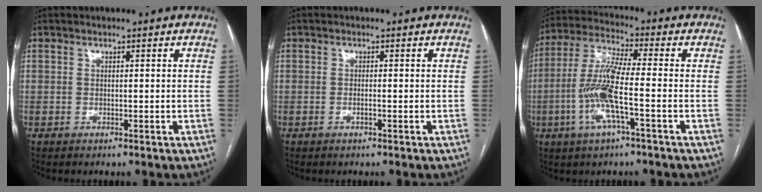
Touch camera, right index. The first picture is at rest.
{"total": 0.7, "force": [-0.3, 0.0, 0.6], "torque": [-0.012, 0.000, -0.004]}
{"total": 11.0, "force": [-2.8, 0.9, 10.6], "torque": [-0.226, 0.002, -0.061]}